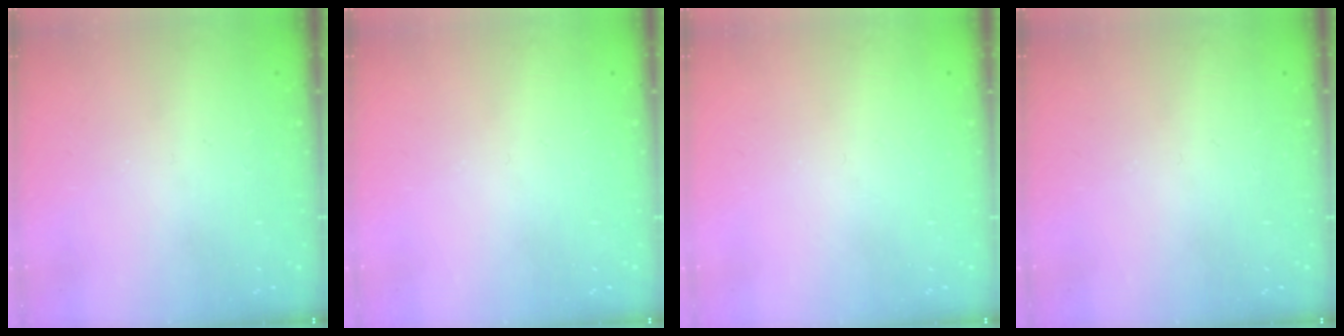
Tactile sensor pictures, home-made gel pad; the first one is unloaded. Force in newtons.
{"total": 0.0}
{"total": 0.0}
{"total": 0.0}